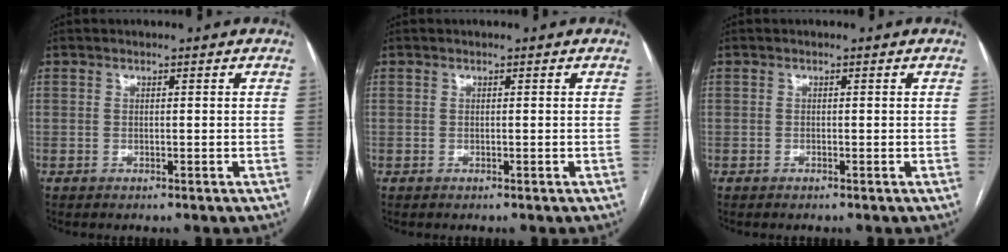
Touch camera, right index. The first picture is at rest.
{"total": 0.0}
{"total": 0.0}